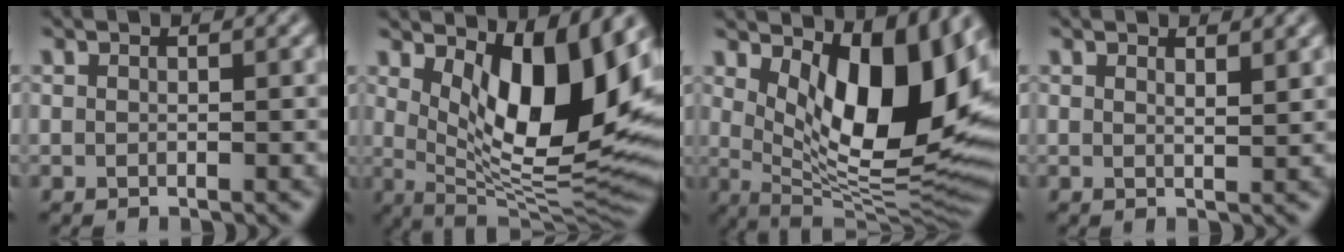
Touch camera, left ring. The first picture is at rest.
{"total": 12.2, "force": [3.6, 4.7, 10.7], "torque": [-0.150, -0.013, 0.063]}
{"total": 12.4, "force": [3.3, 5.2, 10.7], "torque": [-0.150, -0.015, 0.061]}
{"total": 1.2, "force": [1.0, 0.2, 0.7], "torque": [-0.009, -0.001, 0.017]}